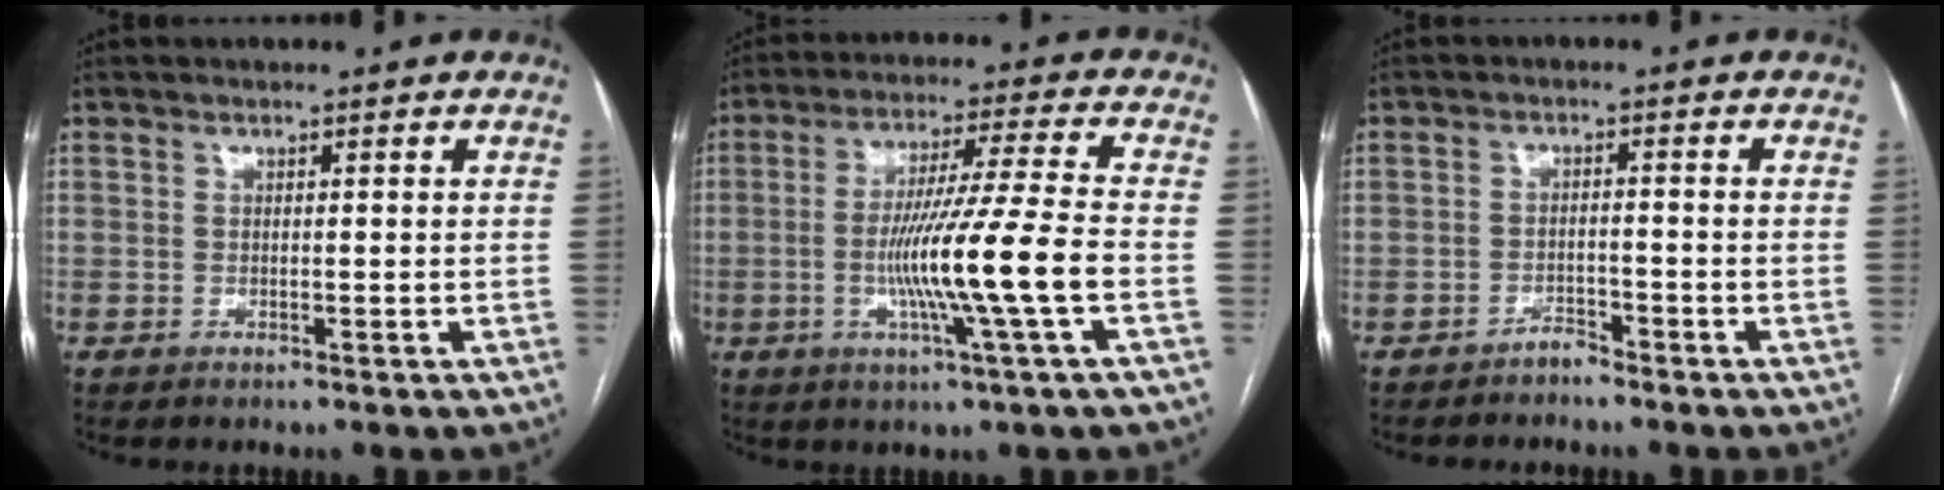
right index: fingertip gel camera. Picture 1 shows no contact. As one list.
[{"total": 13.0, "force": [-3.1, -1.6, 12.5], "torque": [-0.233, -0.009, -0.057]}, {"total": 1.9, "force": [-1.8, 0.6, 0.3], "torque": [0.001, 0.002, -0.030]}]